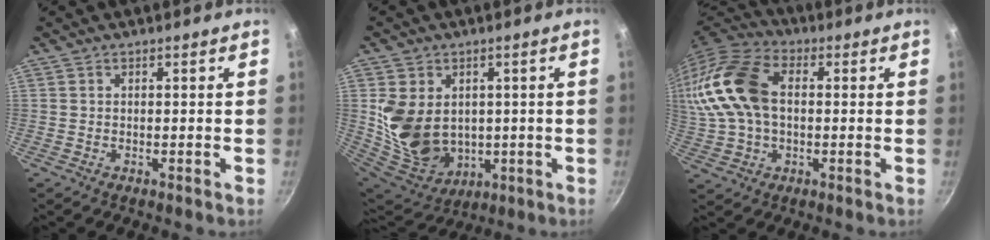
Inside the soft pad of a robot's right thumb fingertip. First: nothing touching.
{"total": 15.5, "force": [1.4, 12.1, 9.6], "torque": [-0.173, -0.021, 0.053]}
{"total": 19.0, "force": [2.4, 12.6, 14.0], "torque": [-0.300, 0.030, 0.036]}